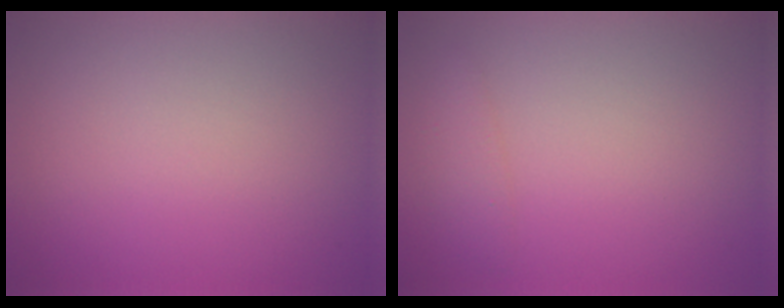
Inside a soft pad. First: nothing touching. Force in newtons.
{"total": 1.3, "press": 1.3, "slide": 0.0}